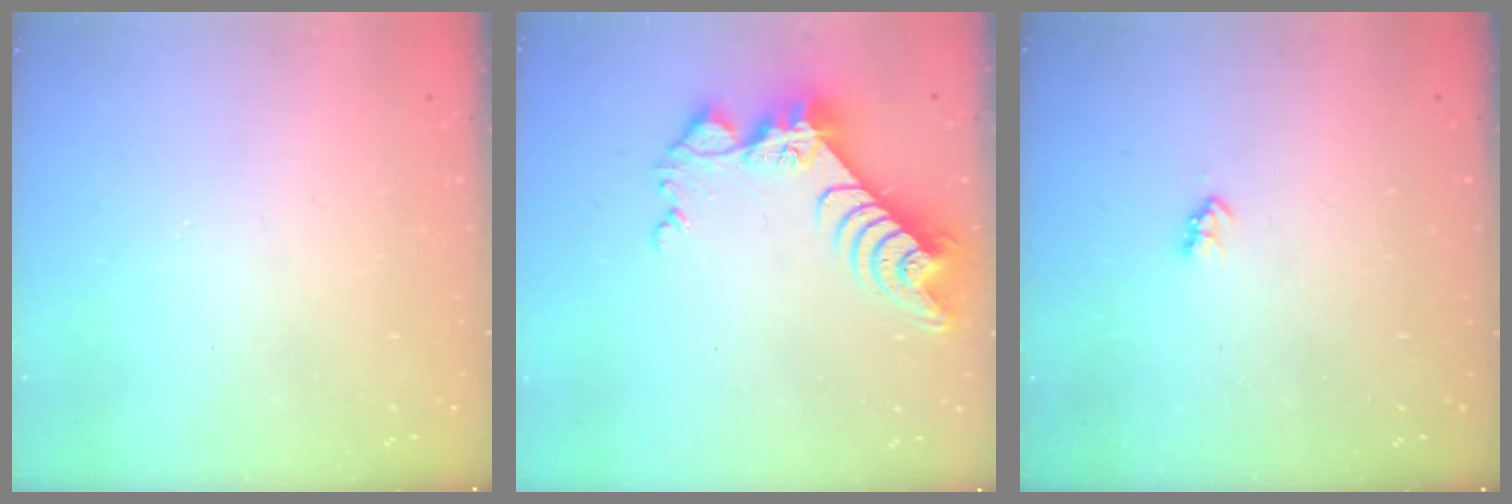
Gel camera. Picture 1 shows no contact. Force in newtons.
{"total": 10.3, "press": 10.3, "slide": 0.8}
{"total": 2.5, "press": 2.5, "slide": 0.4}